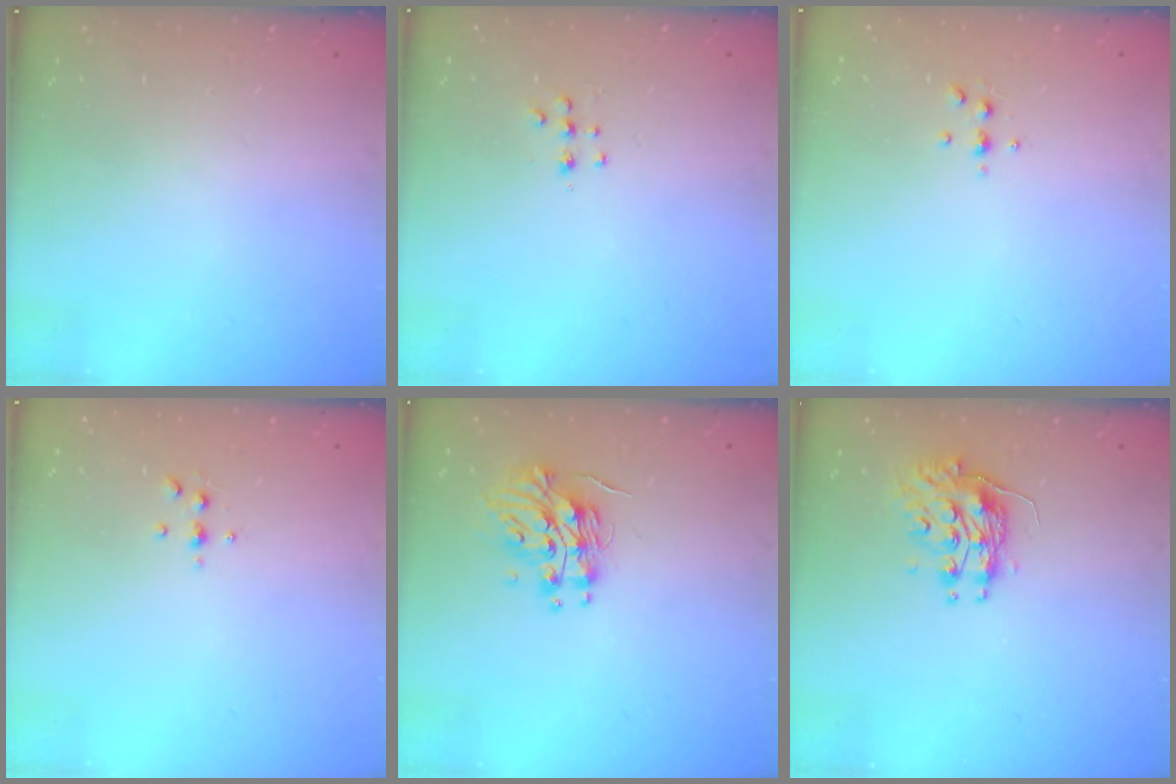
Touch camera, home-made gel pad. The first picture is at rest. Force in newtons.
{"total": 5.8, "press": 5.8, "slide": 0.4}
{"total": 3.9, "press": 3.9, "slide": 0.6}
{"total": 3.9, "press": 3.9, "slide": 0.6}
{"total": 12.2, "press": 12.1, "slide": 1.2}
{"total": 10.0, "press": 10.0, "slide": 0.0}